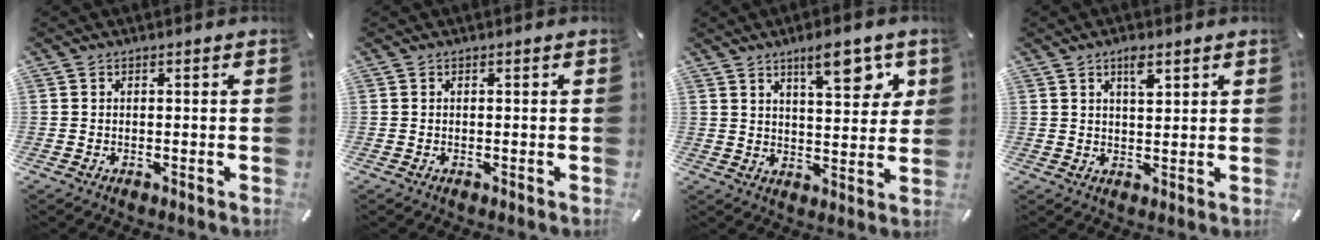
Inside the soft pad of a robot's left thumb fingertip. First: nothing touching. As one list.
[{"total": 0.0}, {"total": 10.3, "force": [6.3, 3.8, 7.2], "torque": [-0.090, -0.036, 0.099]}, {"total": 4.4, "force": [2.5, 1.8, 3.2], "torque": [-0.045, -0.006, 0.038]}]